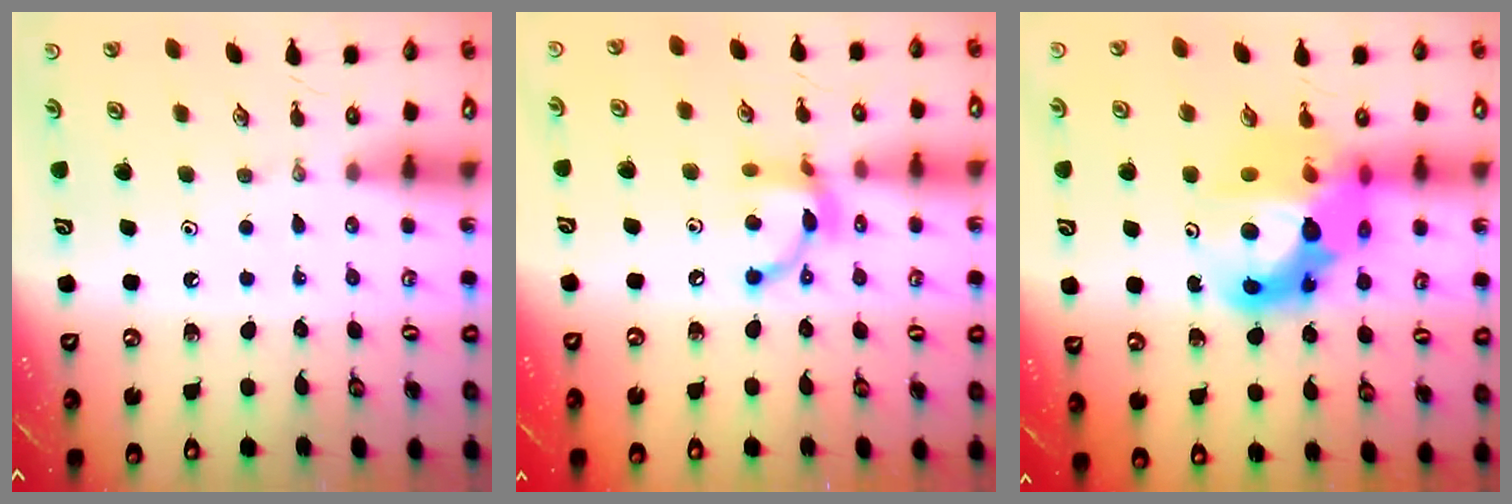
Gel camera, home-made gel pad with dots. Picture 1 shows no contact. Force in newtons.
{"total": 13.3, "press": 13.2, "slide": 1.2}
{"total": 16.4, "press": 16.3, "slide": 1.6}